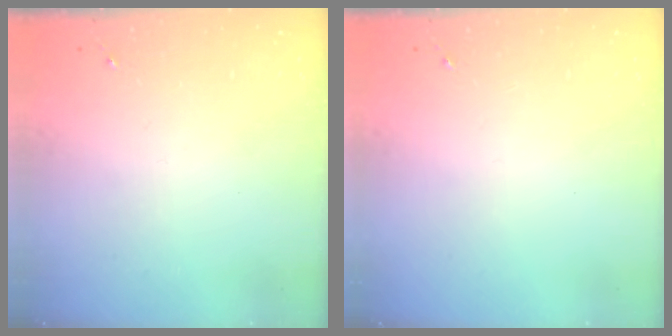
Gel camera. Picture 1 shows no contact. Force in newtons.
{"total": 0.0}